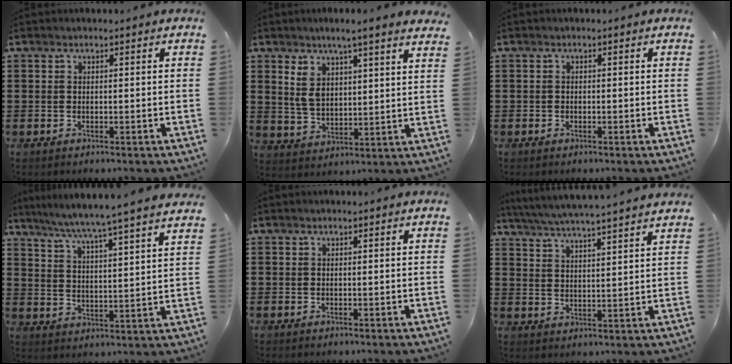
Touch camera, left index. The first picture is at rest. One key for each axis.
{"total": 5.8, "fx": 4.0, "fy": 1.4, "fz": 4.0, "tx": -0.090, "ty": -0.012, "tz": 0.068}
{"total": 0.6, "fx": -0.4, "fy": 0.4, "fz": 0.1, "tx": -0.003, "ty": 0.001, "tz": -0.009}
{"total": 5.7, "fx": 5.0, "fy": -1.6, "fz": 2.2, "tx": -0.065, "ty": -0.043, "tz": 0.076}
{"total": 0.0}
{"total": 4.8, "fx": 4.5, "fy": -0.7, "fz": 1.5, "tx": -0.046, "ty": -0.030, "tz": 0.076}